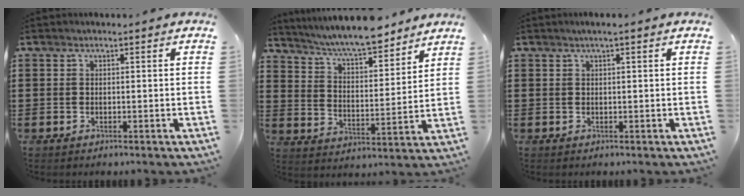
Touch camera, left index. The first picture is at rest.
{"total": 7.3, "force": [6.9, 0.5, 2.4], "torque": [-0.074, -0.037, 0.120]}
{"total": 0.9, "force": [0.4, 0.0, 0.8], "torque": [-0.013, 0.002, 0.007]}